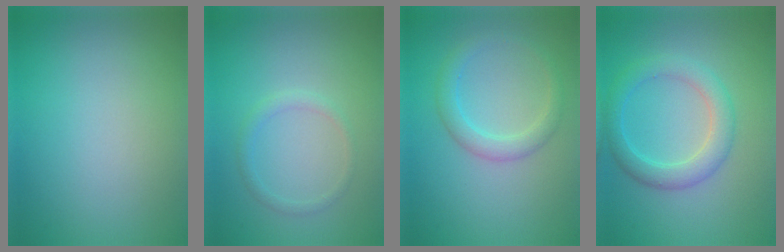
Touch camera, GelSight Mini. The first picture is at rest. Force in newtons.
{"total": 1.3, "press": 1.3, "slide": 0.2}
{"total": 2.4, "press": 2.4, "slide": 0.1}
{"total": 3.5, "press": 3.5, "slide": 0.1}